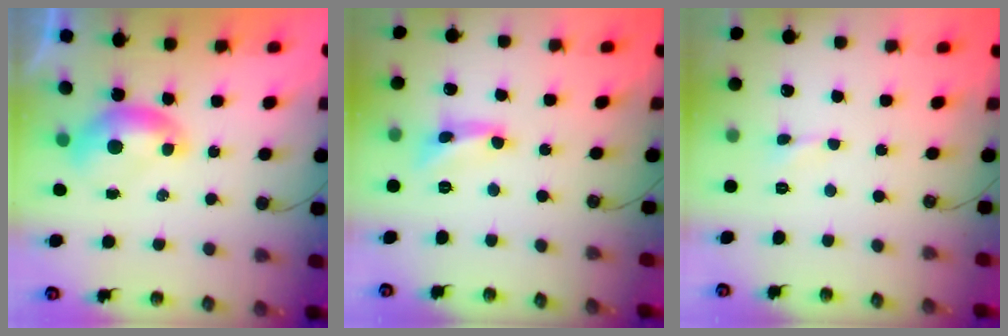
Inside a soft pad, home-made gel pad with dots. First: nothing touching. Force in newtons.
{"total": 2.5, "press": 2.5, "slide": 0.2}
{"total": 0.0}